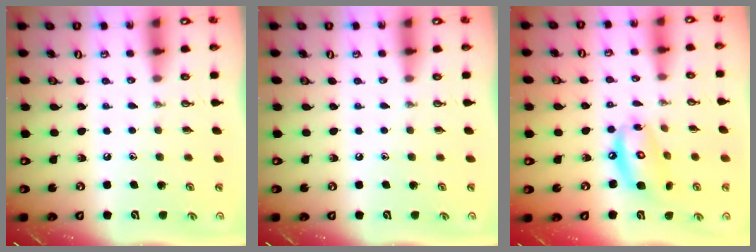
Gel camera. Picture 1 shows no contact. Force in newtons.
{"total": 0.0}
{"total": 12.0, "press": 11.9, "slide": 1.2}